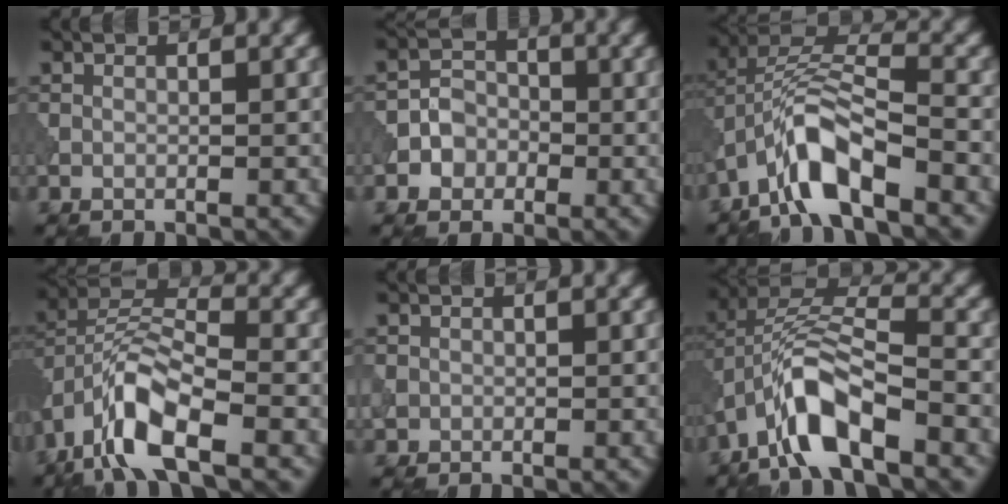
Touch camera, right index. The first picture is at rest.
{"total": 2.5, "force": [-0.9, 2.2, 0.8], "torque": [-0.006, 0.009, -0.019]}
{"total": 7.6, "force": [-4.4, 2.4, 5.7], "torque": [-0.107, 0.015, -0.088]}
{"total": 8.5, "force": [-4.8, 3.1, 6.3], "torque": [-0.118, 0.010, -0.101]}
{"total": 1.0, "force": [0.0, 1.0, 0.0], "torque": [0.004, -0.003, -0.005]}
{"total": 8.5, "force": [-4.5, 2.9, 6.7], "torque": [-0.127, 0.016, -0.090]}